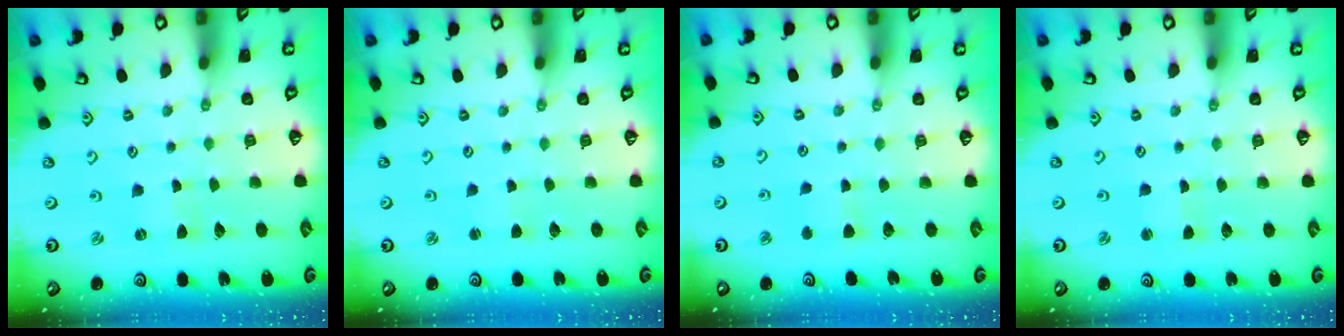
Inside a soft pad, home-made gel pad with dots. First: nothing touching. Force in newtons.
{"total": 1.8, "press": 1.8, "slide": 0.2}
{"total": 2.9, "press": 2.9, "slide": 0.4}
{"total": 1.1, "press": 1.1, "slide": 0.3}